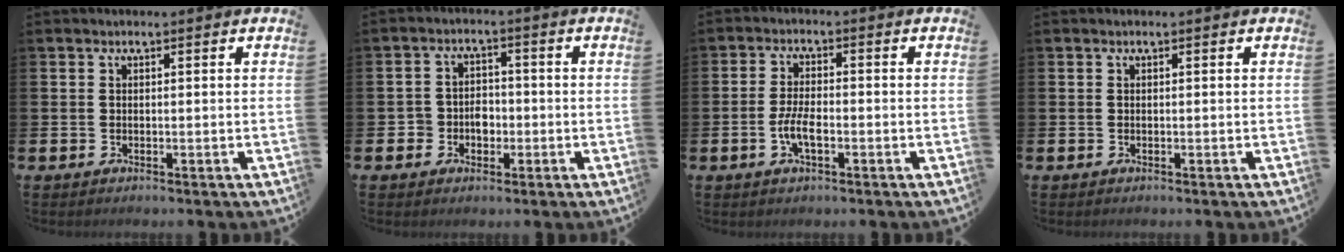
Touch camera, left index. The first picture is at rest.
{"total": 3.3, "force": [-1.4, 2.9, 0.9], "torque": [-0.012, 0.003, -0.036]}
{"total": 3.9, "force": [-1.2, 1.5, 3.5], "torque": [-0.059, 0.000, -0.024]}
{"total": 0.0}